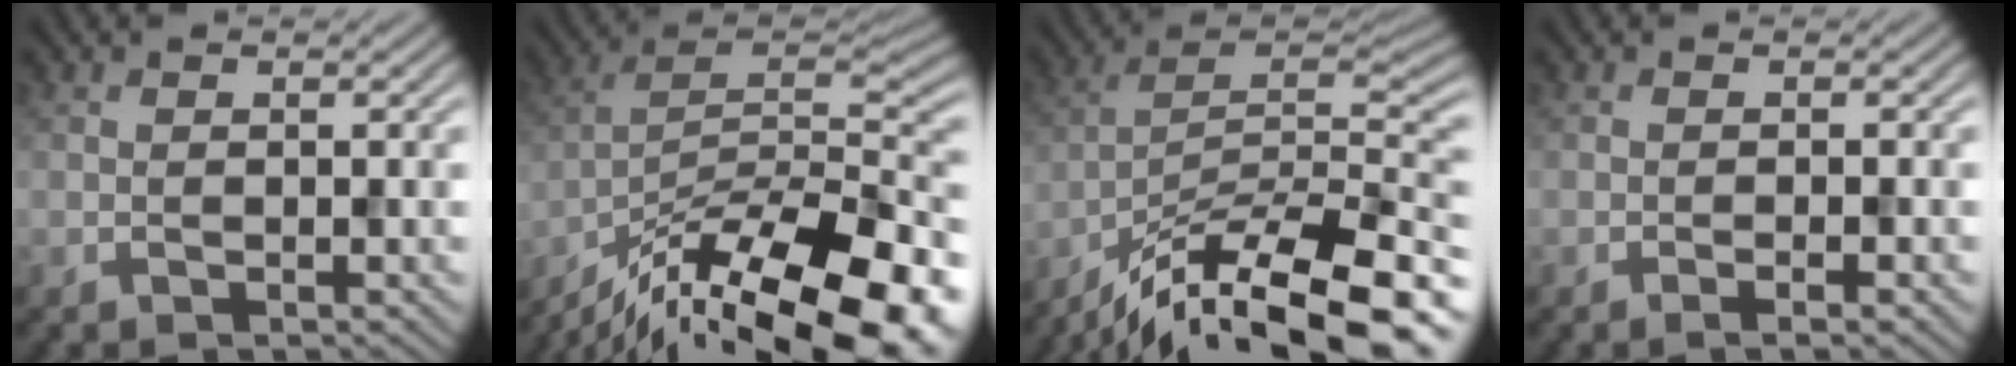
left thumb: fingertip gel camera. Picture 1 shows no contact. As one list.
[{"total": 19.6, "force": [-14.3, 6.5, 11.7], "torque": [-0.179, -0.018, -0.224]}, {"total": 17.8, "force": [-13.2, 4.3, 11.2], "torque": [-0.180, -0.006, -0.219]}, {"total": 1.8, "force": [-0.8, 0.2, 1.6], "torque": [-0.023, 0.004, -0.018]}]